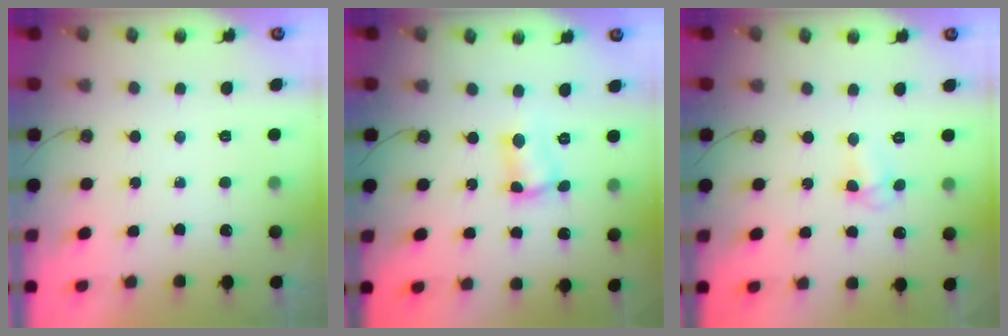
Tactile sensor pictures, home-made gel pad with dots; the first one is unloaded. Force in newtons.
{"total": 4.5, "press": 4.2, "slide": 1.6}
{"total": 3.7, "press": 3.7, "slide": 0.3}